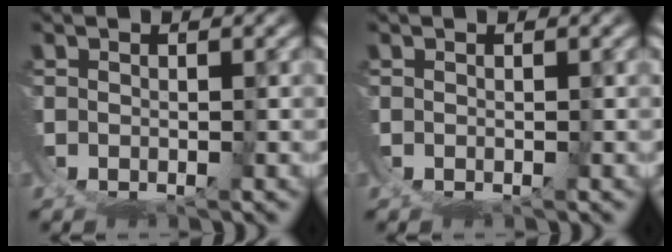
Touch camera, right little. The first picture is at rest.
{"total": 0.0}